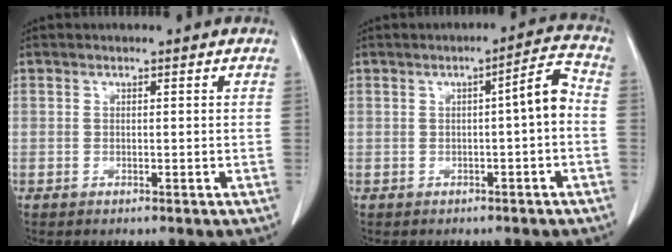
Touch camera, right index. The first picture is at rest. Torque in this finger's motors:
{"motor_torque": [0.47, -0.12, 0.12, 0.04]}